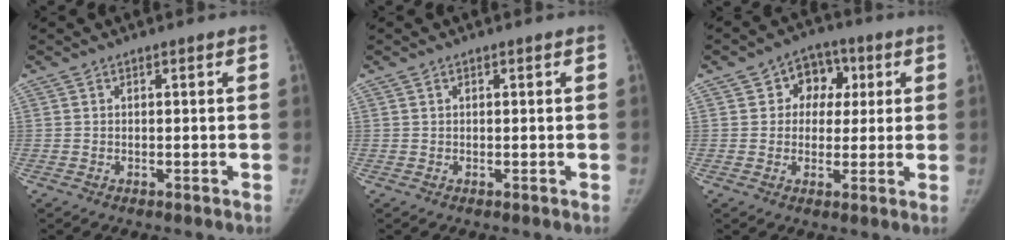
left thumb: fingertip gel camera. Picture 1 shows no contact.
{"total": 0.5, "force": [0.2, 0.4, 0.2], "torque": [0.001, 0.000, 0.003]}
{"total": 8.0, "force": [2.1, 6.9, 3.5], "torque": [-0.003, 0.003, 0.024]}